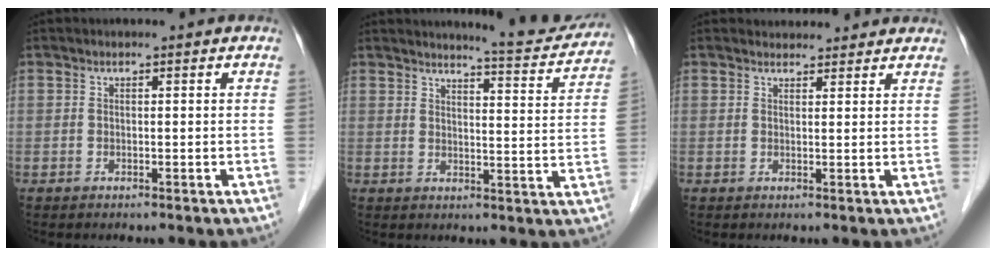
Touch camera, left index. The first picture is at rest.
{"total": 9.7, "force": [9.5, 0.3, 2.2], "torque": [-0.032, -0.024, 0.110]}
{"total": 3.8, "force": [3.5, 1.3, 0.3], "torque": [-0.003, 0.012, 0.040]}